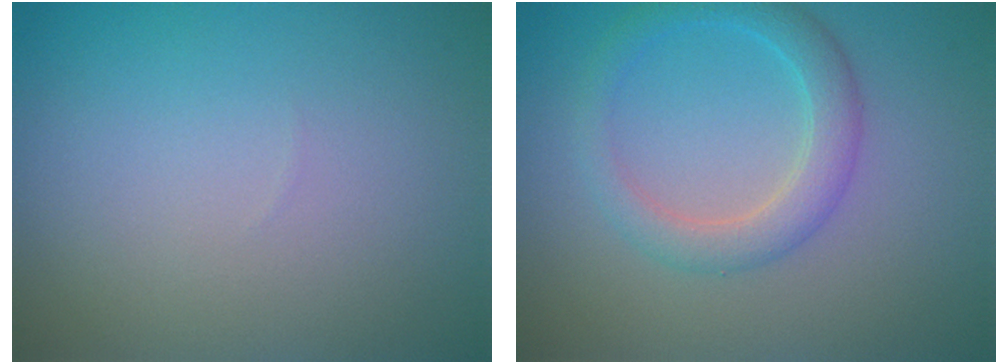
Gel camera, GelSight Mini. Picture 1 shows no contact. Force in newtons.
{"total": 3.0, "press": 3.0, "slide": 0.1}